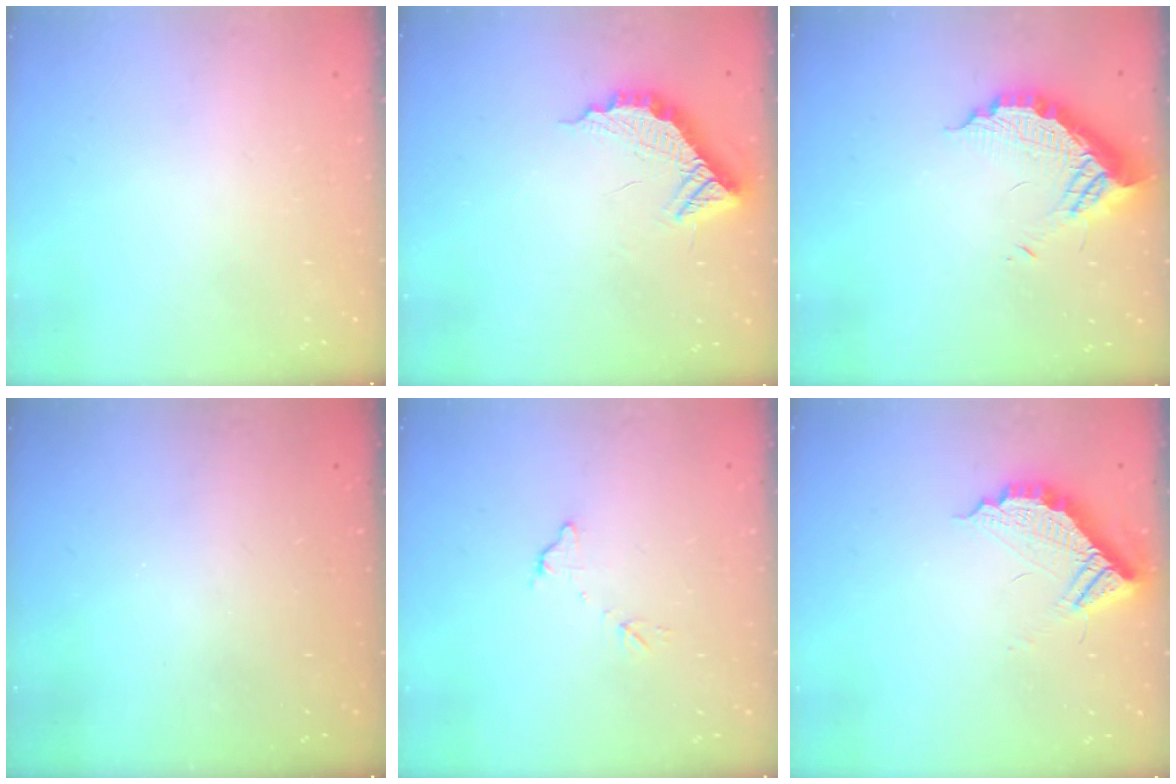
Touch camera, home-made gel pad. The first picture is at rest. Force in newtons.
{"total": 12.5, "press": 12.4, "slide": 1.0}
{"total": 11.8, "press": 11.7, "slide": 1.0}
{"total": 3.3, "press": 3.3, "slide": 0.1}
{"total": 7.0, "press": 7.0, "slide": 0.4}
{"total": 10.5, "press": 10.5, "slide": 0.7}